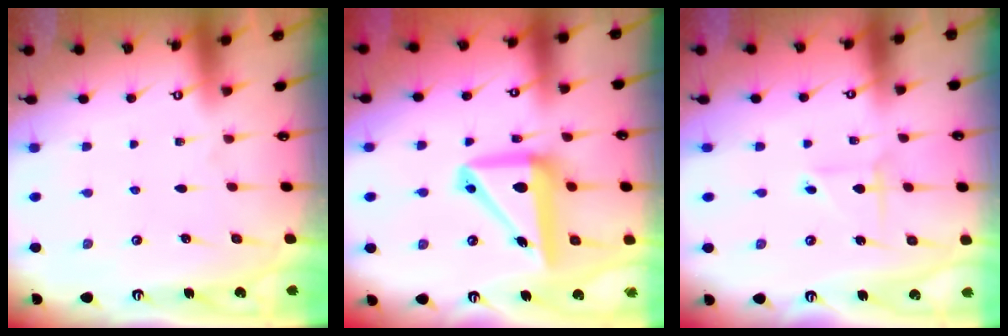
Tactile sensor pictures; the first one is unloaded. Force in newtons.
{"total": 12.8, "press": 12.7, "slide": 2.1}
{"total": 2.6, "press": 2.6, "slide": 0.3}